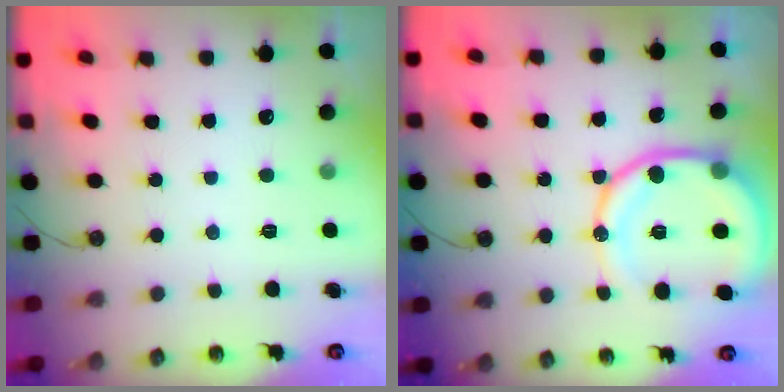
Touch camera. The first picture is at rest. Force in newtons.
{"total": 15.5, "press": 15.4, "slide": 2.1}